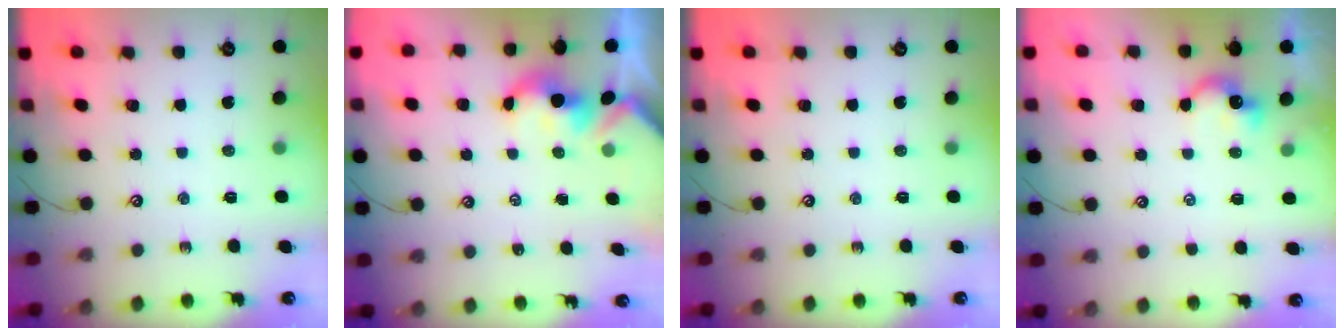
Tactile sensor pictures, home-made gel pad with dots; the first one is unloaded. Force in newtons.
{"total": 1.8, "press": 1.8, "slide": 0.2}
{"total": 0.0}
{"total": 1.6, "press": 1.5, "slide": 0.4}